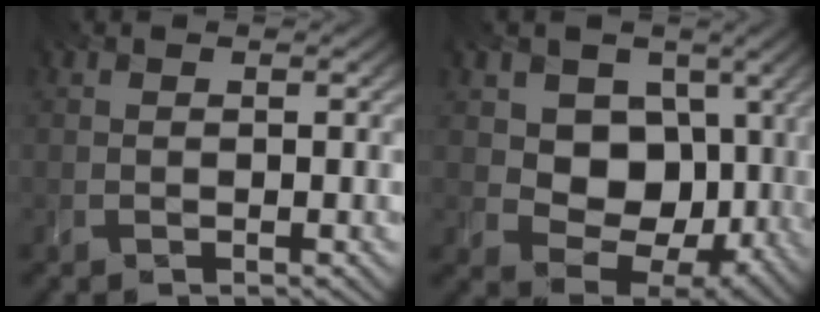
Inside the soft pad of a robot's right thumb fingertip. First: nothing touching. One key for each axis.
{"total": 11.1, "fx": 2.4, "fy": 8.7, "fz": 6.4, "tx": -0.133, "ty": -0.018, "tz": 0.033}